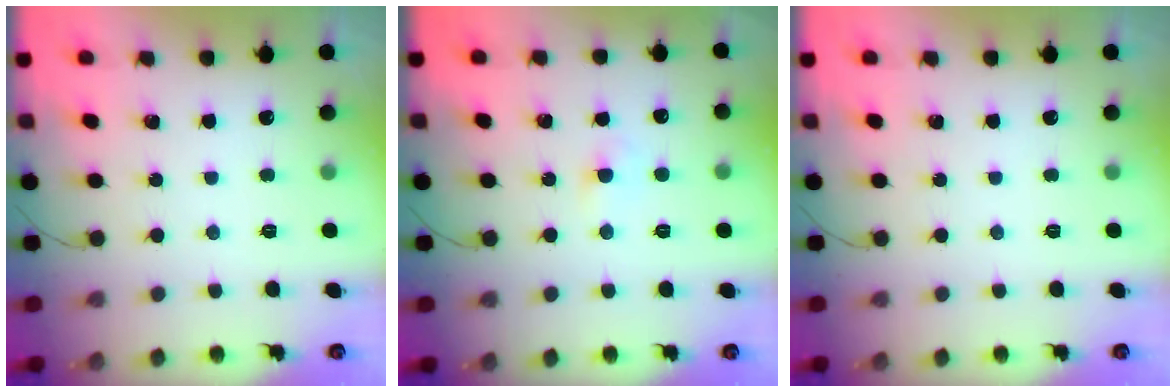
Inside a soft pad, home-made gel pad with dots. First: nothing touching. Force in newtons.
{"total": 2.4, "press": 2.2, "slide": 0.9}
{"total": 0.0}